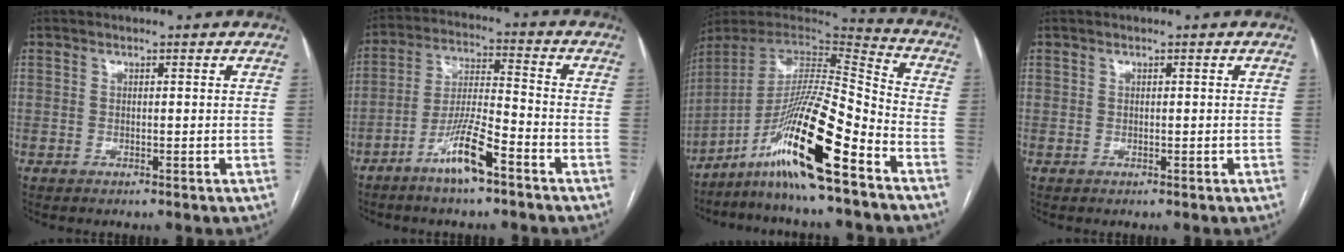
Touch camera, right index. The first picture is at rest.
{"total": 9.2, "force": [-5.7, 1.0, 7.2], "torque": [-0.145, -0.005, -0.108]}
{"total": 19.0, "force": [-11.1, 0.5, 15.5], "torque": [-0.310, -0.018, -0.205]}
{"total": 0.0}